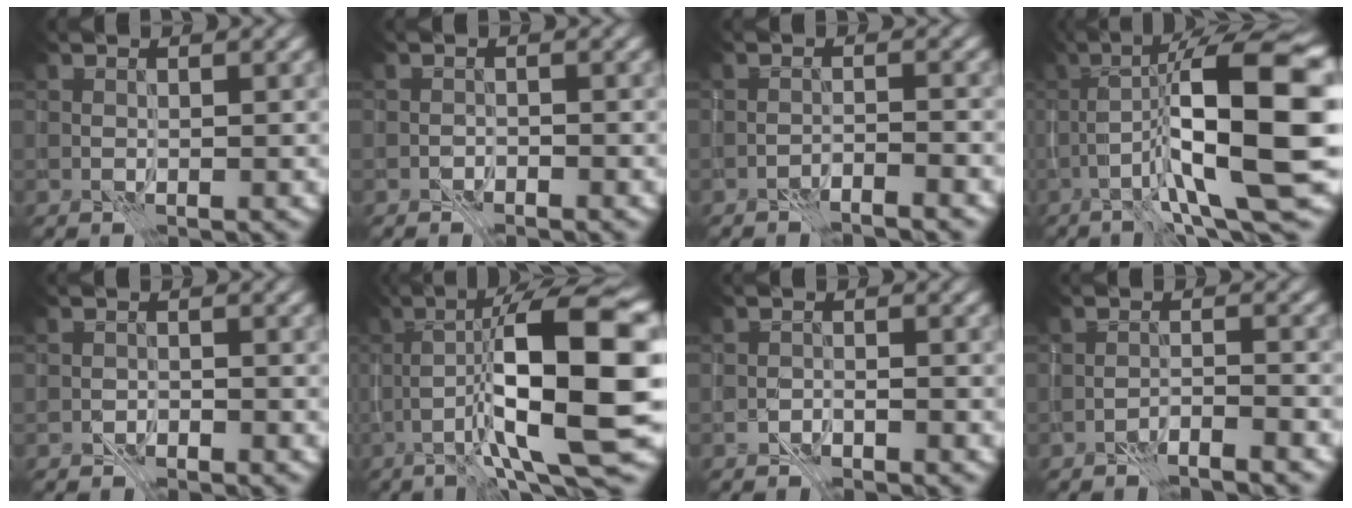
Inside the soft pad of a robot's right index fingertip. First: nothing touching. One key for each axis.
{"total": 1.0, "fx": -1.0, "fy": 0.4, "fz": 0.2, "tx": -0.001, "ty": 0.004, "tz": -0.020}
{"total": 1.9, "fx": -1.8, "fy": 0.0, "fz": 0.7, "tx": -0.007, "ty": 0.005, "tz": -0.037}
{"total": 14.1, "fx": -1.5, "fy": 2.7, "fz": 13.8, "tx": -0.219, "ty": 0.024, "tz": -0.020}
{"total": 1.3, "fx": -1.2, "fy": 0.5, "fz": 0.3, "tx": -0.003, "ty": 0.004, "tz": -0.027}
{"total": 14.2, "fx": -1.1, "fy": 2.7, "fz": 13.9, "tx": -0.218, "ty": 0.022, "tz": -0.015}
{"total": 1.6, "fx": -1.5, "fy": 0.4, "fz": 0.3, "tx": -0.004, "ty": 0.004, "tz": -0.032}
{"total": 2.3, "fx": -2.1, "fy": 0.1, "fz": 0.9, "tx": -0.011, "ty": 0.006, "tz": -0.042}